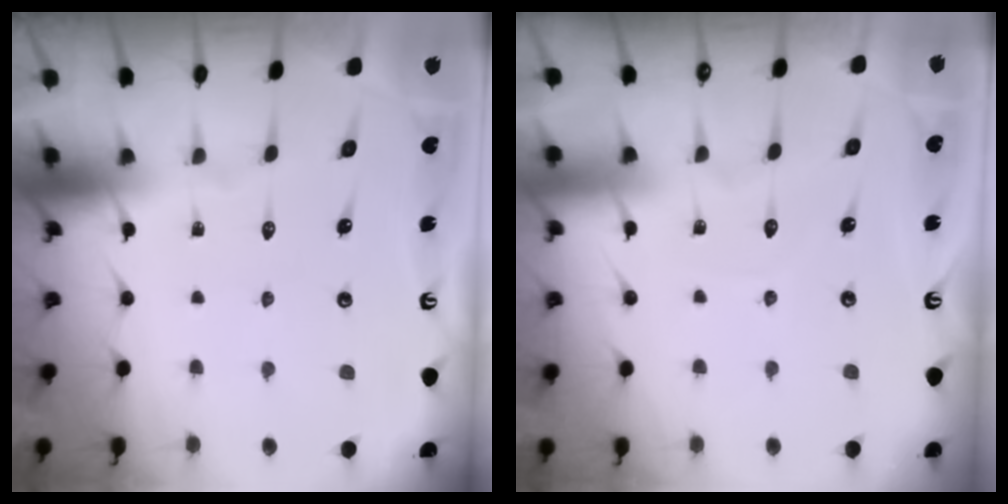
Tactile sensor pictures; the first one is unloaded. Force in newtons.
{"total": 2.9, "press": 2.9, "slide": 0.3}